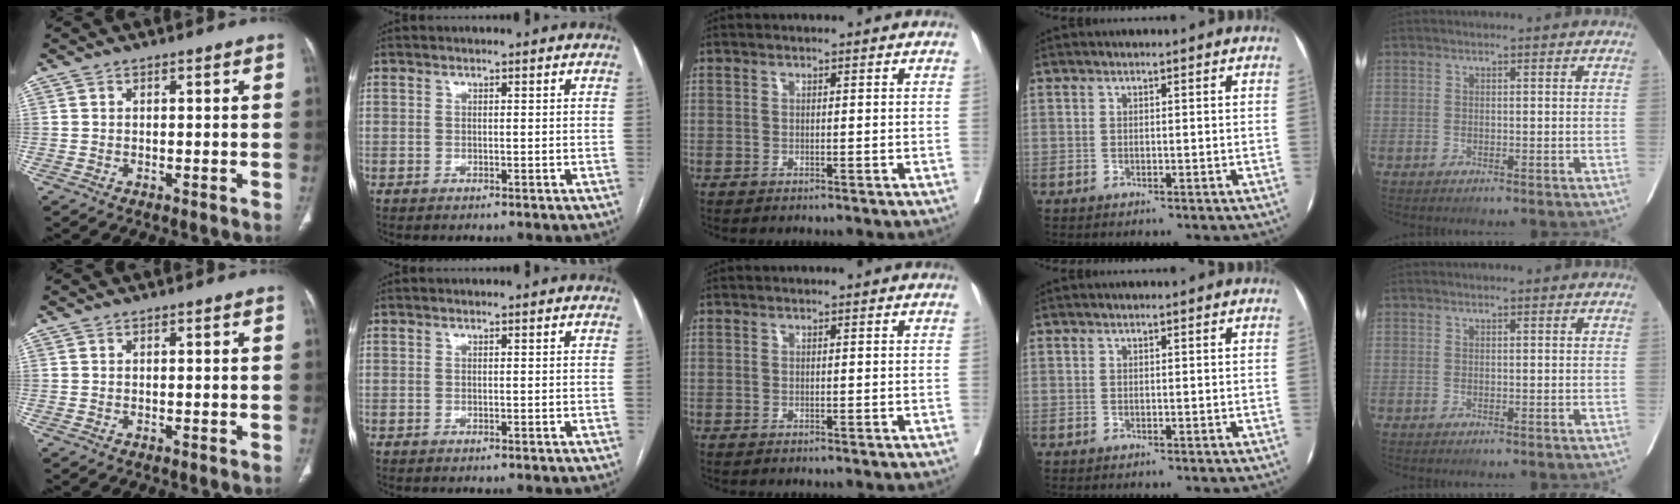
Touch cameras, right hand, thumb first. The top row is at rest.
{}